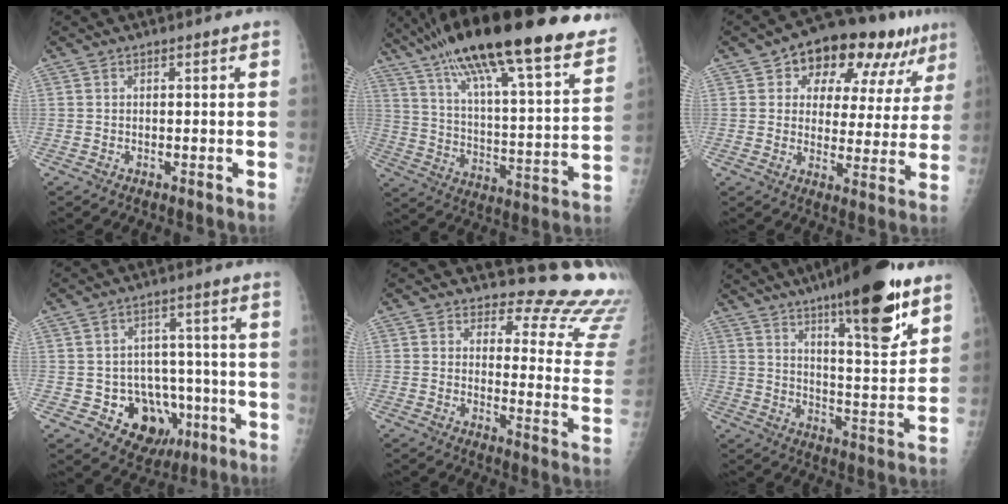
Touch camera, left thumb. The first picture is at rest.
{"total": 34.7, "force": [23.7, 7.7, 24.2], "torque": [-0.364, -0.031, 0.357]}
{"total": 17.9, "force": [9.7, 10.1, 11.1], "torque": [-0.092, -0.004, 0.134]}
{"total": 12.3, "force": [-3.9, 9.9, 6.0], "torque": [-0.038, 0.026, -0.042]}
{"total": 17.8, "force": [17.1, 4.3, 2.2], "torque": [0.030, -0.181, 0.167]}
{"total": 19.1, "force": [11.8, 4.1, 14.4], "torque": [-0.188, -0.068, 0.182]}